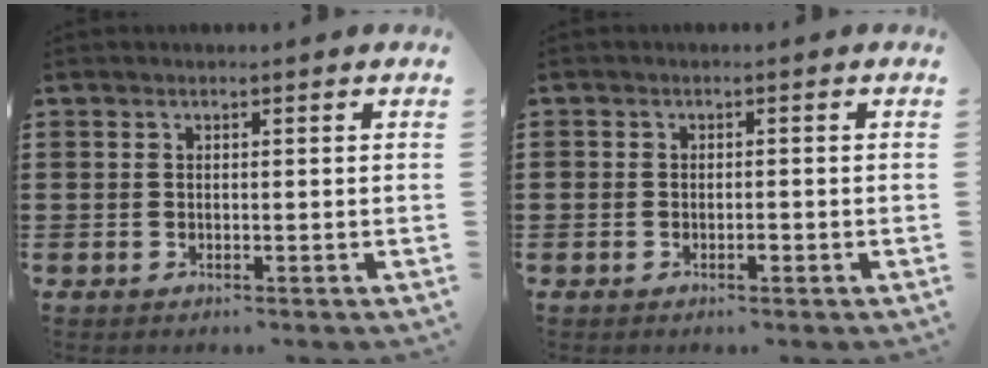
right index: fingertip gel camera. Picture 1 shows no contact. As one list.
[{"total": 1.0, "force": [-0.6, 0.6, 0.5], "torque": [-0.013, -0.002, -0.010]}]